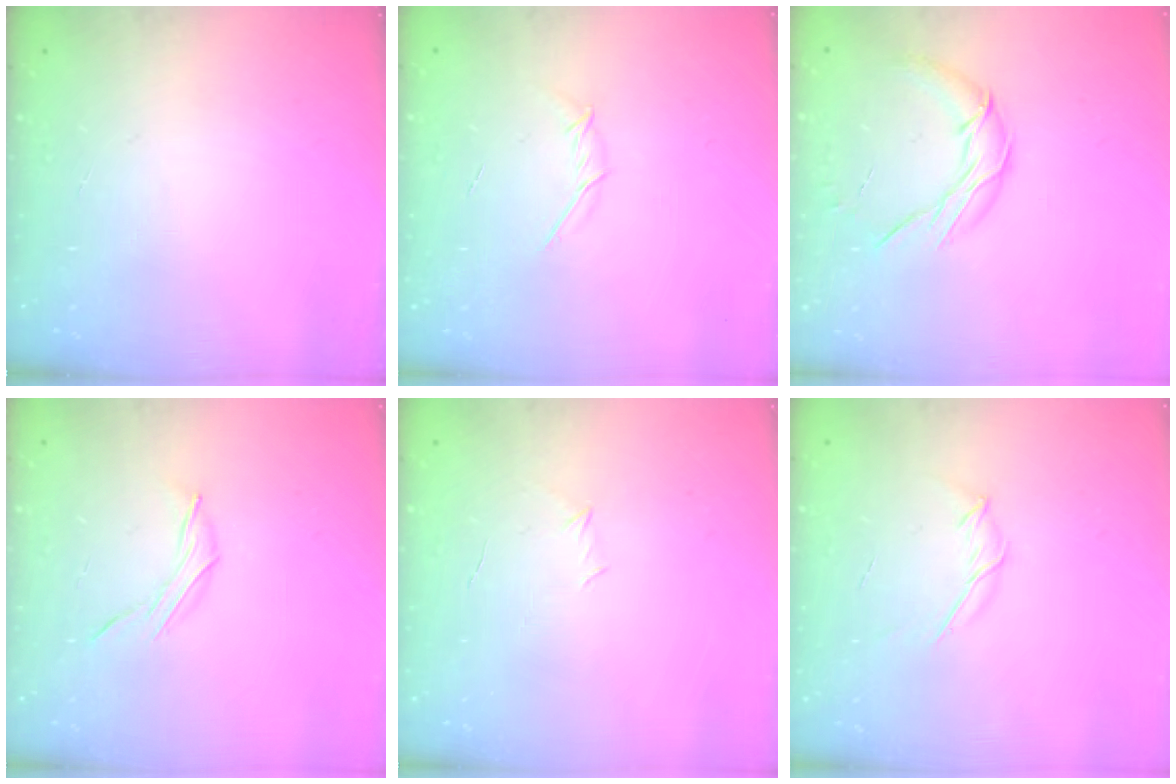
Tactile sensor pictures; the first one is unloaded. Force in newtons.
{"total": 3.8, "press": 3.7, "slide": 0.8}
{"total": 8.7, "press": 8.7, "slide": 0.3}
{"total": 6.1, "press": 6.0, "slide": 1.5}
{"total": 3.6, "press": 3.5, "slide": 1.0}
{"total": 3.9, "press": 3.8, "slide": 0.9}